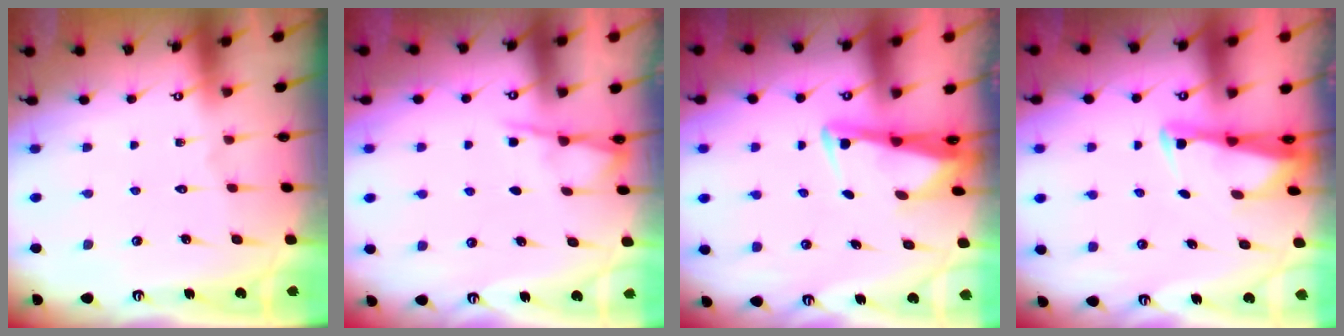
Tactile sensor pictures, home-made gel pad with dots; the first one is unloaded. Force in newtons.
{"total": 3.4, "press": 3.4, "slide": 0.5}
{"total": 2.9, "press": 2.8, "slide": 0.7}
{"total": 2.6, "press": 2.5, "slide": 0.6}